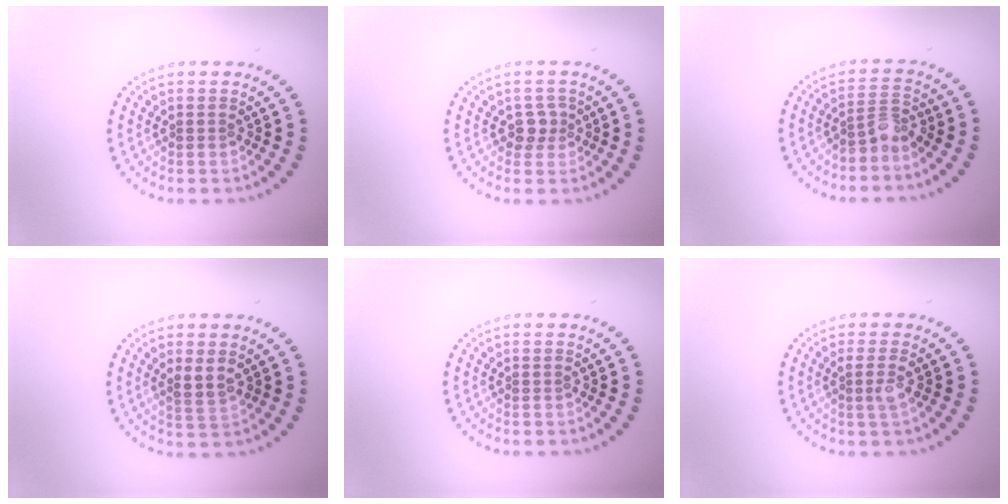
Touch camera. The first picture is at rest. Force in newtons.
{"total": 1.6, "press": 1.3, "slide": 0.8}
{"total": 2.2, "press": 1.6, "slide": 1.4}
{"total": 1.9, "press": 1.7, "slide": 0.8}
{"total": 0.0}
{"total": 1.5, "press": 1.3, "slide": 0.8}